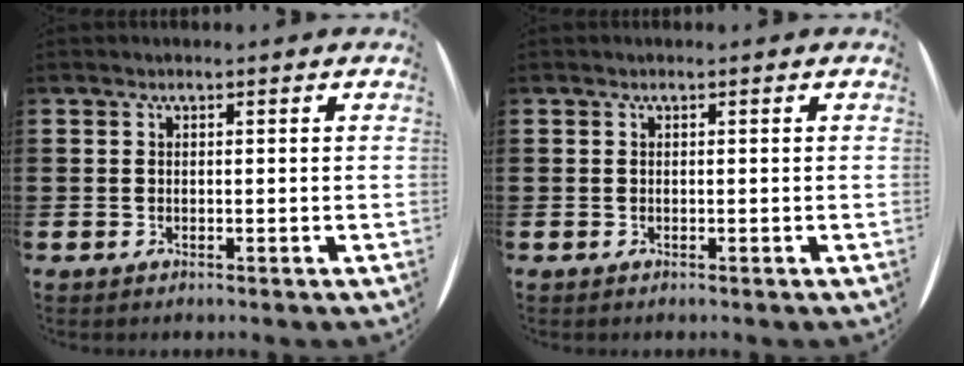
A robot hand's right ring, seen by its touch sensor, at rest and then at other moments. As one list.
[{"total": 0.0}]